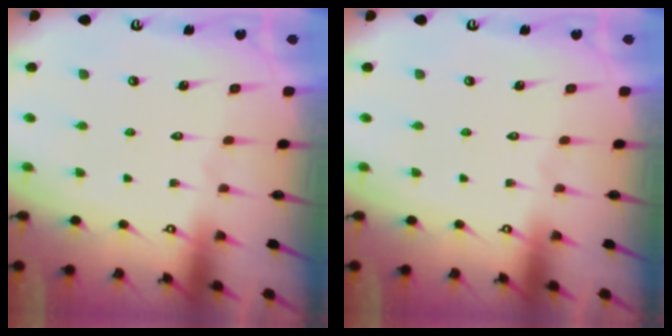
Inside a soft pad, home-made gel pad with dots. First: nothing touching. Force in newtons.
{"total": 0.0}